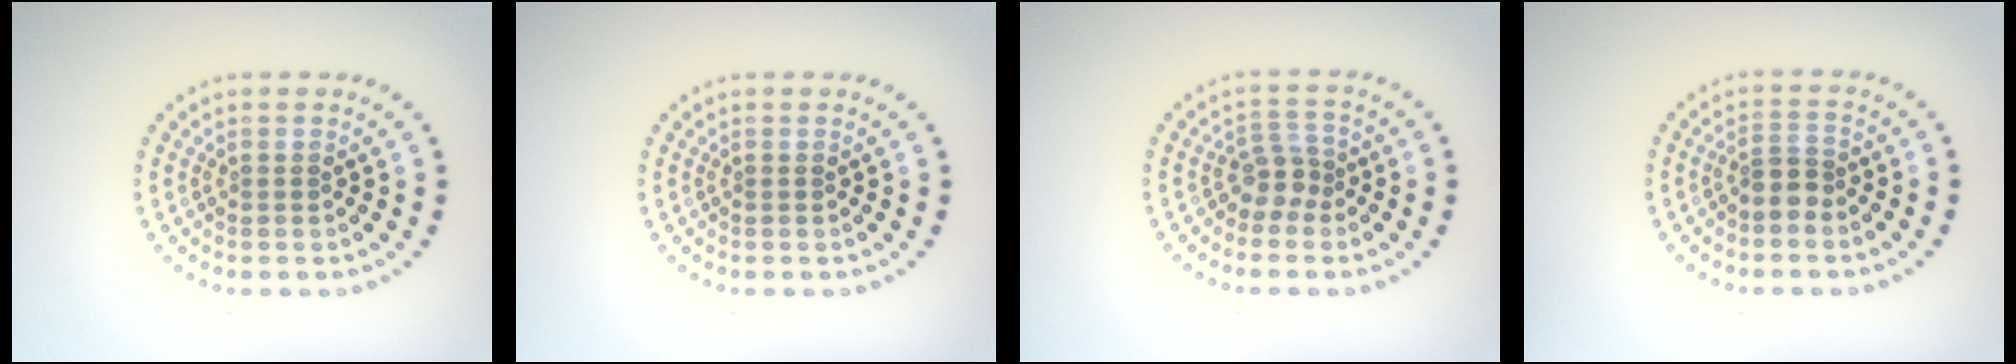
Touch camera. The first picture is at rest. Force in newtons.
{"total": 0.0}
{"total": 2.2, "press": 1.7, "slide": 1.4}
{"total": 2.0, "press": 1.6, "slide": 1.2}